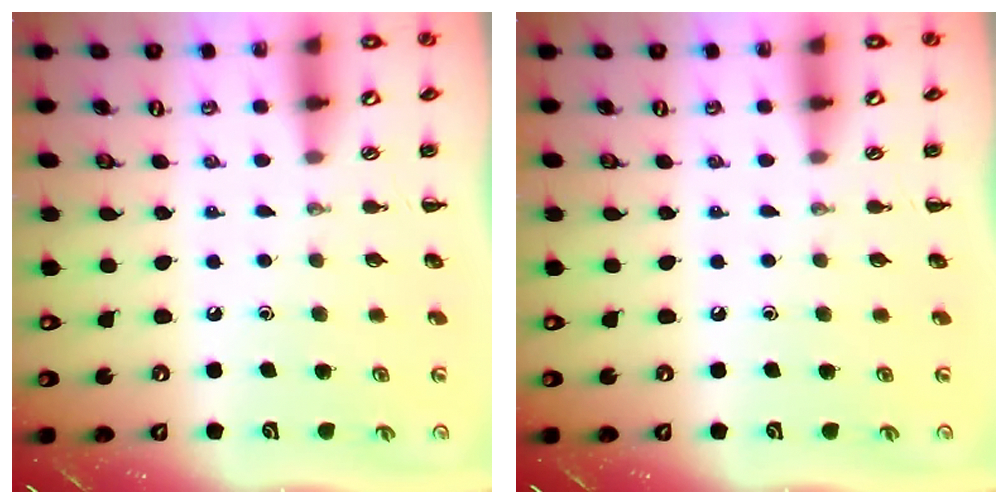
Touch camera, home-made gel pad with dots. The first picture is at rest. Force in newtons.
{"total": 0.0}